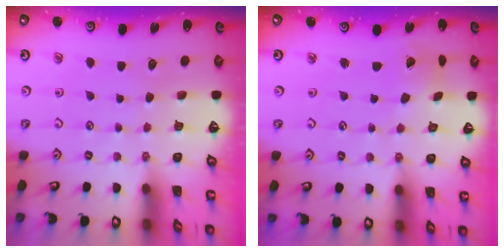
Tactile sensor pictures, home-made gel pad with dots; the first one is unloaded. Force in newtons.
{"total": 2.0, "press": 2.0, "slide": 0.3}